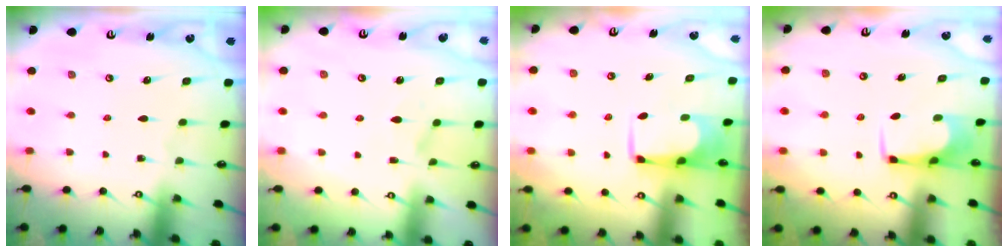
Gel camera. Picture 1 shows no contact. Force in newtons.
{"total": 1.9, "press": 1.5, "slide": 1.1}
{"total": 1.7, "press": 1.6, "slide": 0.3}
{"total": 0.7, "press": 0.6, "slide": 0.3}